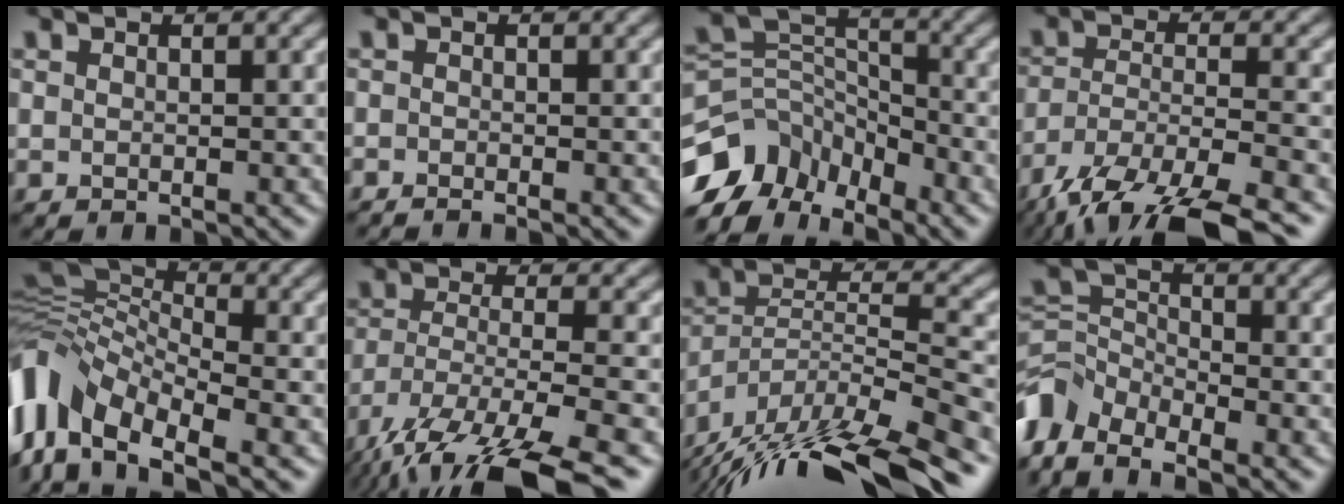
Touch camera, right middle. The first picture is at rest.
{"total": 1.0, "force": [-0.9, 0.0, 0.3], "torque": [-0.001, -0.007, -0.019]}
{"total": 8.3, "force": [-5.7, 4.9, 3.4], "torque": [-0.065, 0.006, -0.119]}
{"total": 13.3, "force": [-10.5, 4.2, 7.0], "torque": [-0.145, -0.043, -0.158]}
{"total": 10.3, "force": [-4.0, 5.8, 7.5], "torque": [-0.151, 0.011, -0.102]}
{"total": 13.6, "force": [-10.0, 4.0, 8.3], "torque": [-0.177, -0.049, -0.147]}
{"total": 15.4, "force": [-12.7, 3.5, 7.9], "torque": [-0.139, 0.001, -0.199]}
{"total": 7.3, "force": [-4.7, 4.1, 3.8], "torque": [-0.072, 0.001, -0.109]}